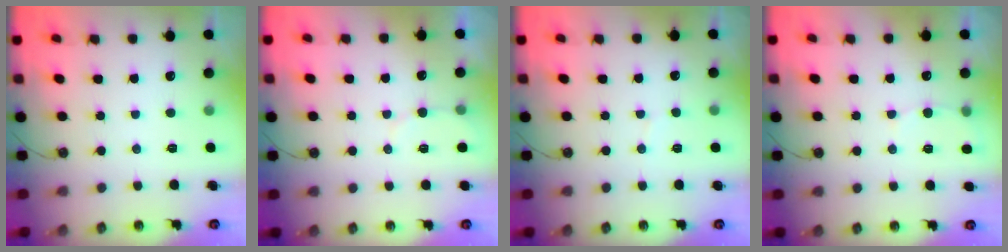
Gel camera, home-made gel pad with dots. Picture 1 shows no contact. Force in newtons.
{"total": 3.2, "press": 3.2, "slide": 0.3}
{"total": 2.8, "press": 2.8, "slide": 0.2}
{"total": 4.7, "press": 4.6, "slide": 0.8}